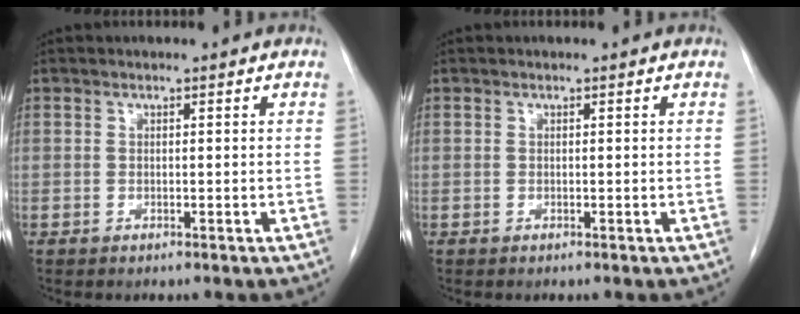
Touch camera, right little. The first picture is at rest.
{"total": 0.0}